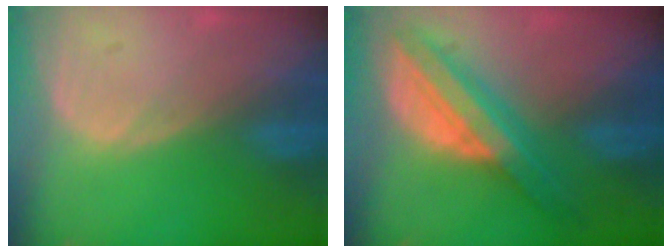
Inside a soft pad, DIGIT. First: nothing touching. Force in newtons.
{"total": 8.2, "press": 8.2, "slide": 0.6}